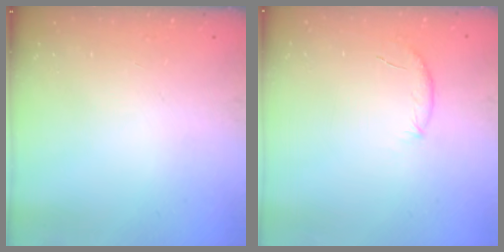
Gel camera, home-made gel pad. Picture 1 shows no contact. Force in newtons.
{"total": 6.9, "press": 6.7, "slide": 1.8}